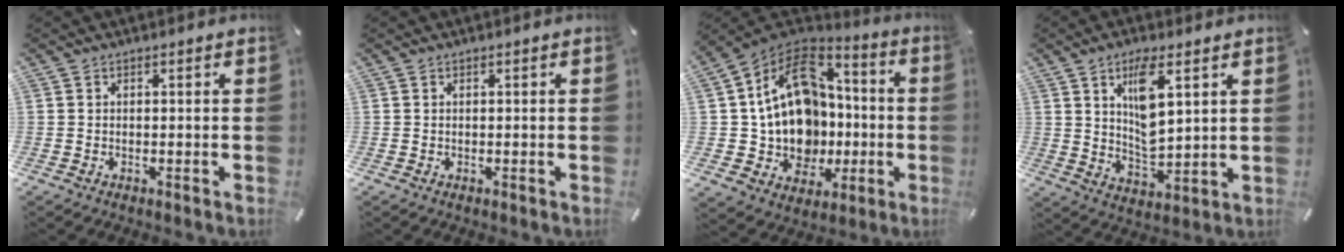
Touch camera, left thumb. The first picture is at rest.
{"total": 0.0}
{"total": 18.8, "force": [1.3, 16.0, 9.8], "torque": [-0.188, -0.009, 0.038]}
{"total": 10.2, "force": [4.8, 4.1, 8.0], "torque": [-0.148, -0.018, 0.081]}